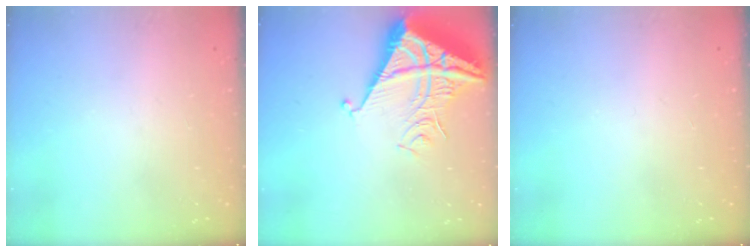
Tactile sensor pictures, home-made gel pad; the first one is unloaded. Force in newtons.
{"total": 7.8, "press": 7.8, "slide": 0.7}
{"total": 0.0}